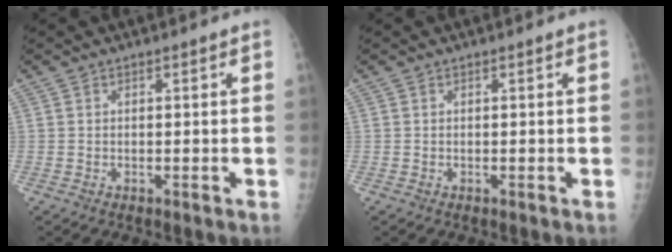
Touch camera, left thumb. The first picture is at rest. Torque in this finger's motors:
{"motor_torque": [0.00, 0.00, 0.00, 0.00, 0.00]}